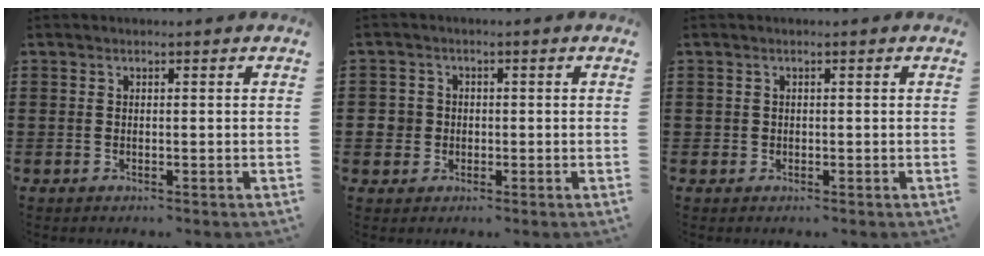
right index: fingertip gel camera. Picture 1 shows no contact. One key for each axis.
{"total": 3.0, "fx": -0.5, "fy": 2.8, "fz": 1.0, "tx": -0.043, "ty": 0.001, "tz": -0.017}
{"total": 0.7, "fx": 0.1, "fy": 0.7, "fz": 0.1, "tx": -0.003, "ty": 0.005, "tz": 0.002}